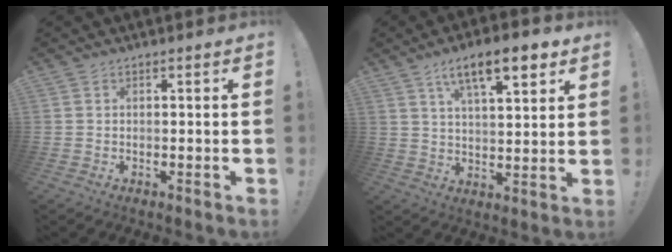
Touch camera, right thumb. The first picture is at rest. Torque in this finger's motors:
{"motor_torque": [-0.19, 1.93, 1.27, 0.62, 0.37]}